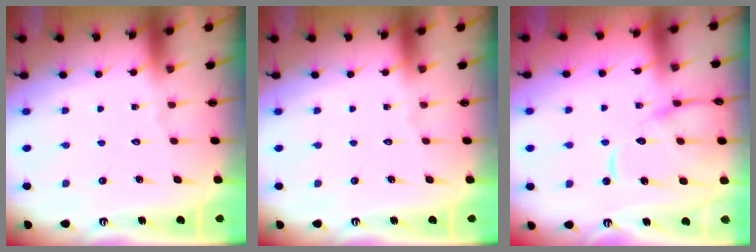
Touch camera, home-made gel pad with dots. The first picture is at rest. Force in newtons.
{"total": 0.0}
{"total": 14.0, "press": 13.9, "slide": 1.4}